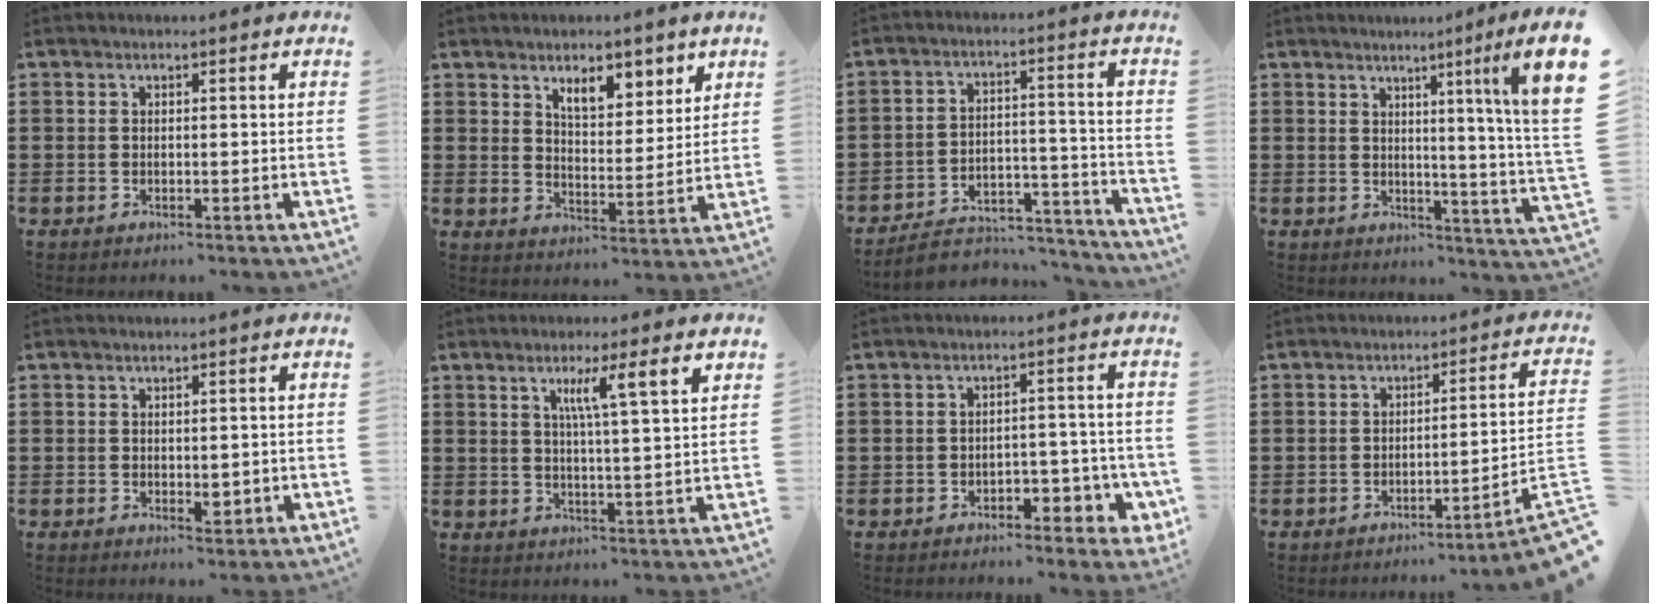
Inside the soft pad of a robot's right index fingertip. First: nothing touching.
{"total": 6.7, "force": [4.8, 3.1, 3.6], "torque": [-0.056, -0.014, 0.079]}
{"total": 6.1, "force": [-5.6, 1.9, 1.6], "torque": [-0.033, 0.014, -0.109]}
{"total": 6.3, "force": [2.7, -0.4, 5.7], "torque": [-0.106, -0.024, 0.034]}
{"total": 1.9, "force": [-0.1, 1.3, 1.5], "torque": [-0.018, -0.001, -0.002]}
{"total": 5.4, "force": [2.6, 0.0, 4.8], "torque": [-0.093, -0.001, 0.038]}
{"total": 3.8, "force": [-2.3, 2.3, 2.0], "torque": [-0.037, 0.011, -0.044]}
{"total": 3.5, "force": [-2.2, -0.8, 2.6], "torque": [-0.048, -0.021, -0.049]}